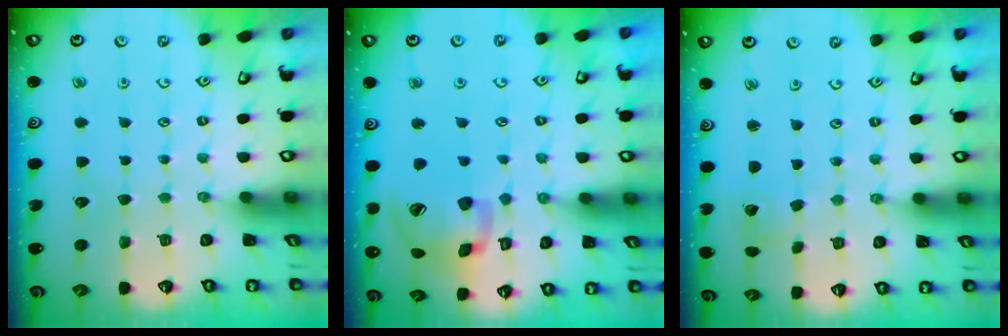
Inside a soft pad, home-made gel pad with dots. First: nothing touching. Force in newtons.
{"total": 17.0, "press": 16.8, "slide": 2.5}
{"total": 2.1, "press": 2.1, "slide": 0.2}